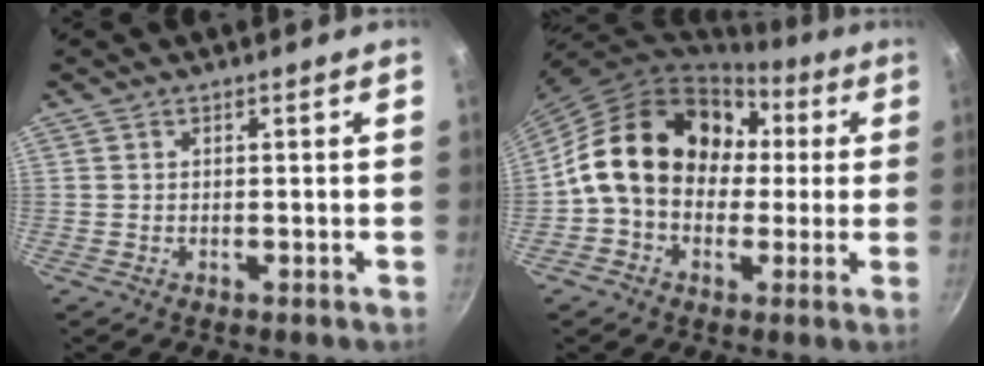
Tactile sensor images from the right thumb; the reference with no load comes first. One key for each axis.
{"total": 18.5, "fx": 1.7, "fy": 14.5, "fz": 11.4, "tx": -0.155, "ty": 0.045, "tz": 0.017}